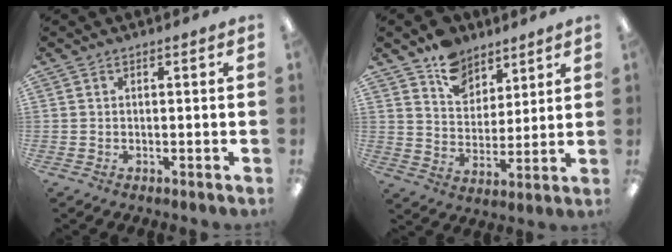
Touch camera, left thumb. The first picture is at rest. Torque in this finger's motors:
{"motor_torque": [1.33, 0.61, 1.14, -1.09, 0.04]}